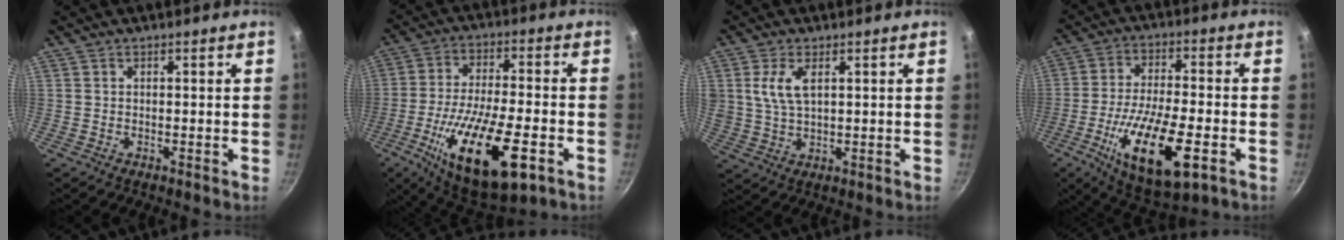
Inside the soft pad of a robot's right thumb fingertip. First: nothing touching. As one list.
[{"total": 21.9, "force": [-8.4, 7.7, 18.7], "torque": [-0.317, 0.011, -0.136]}, {"total": 6.3, "force": [2.1, 3.0, 5.1], "torque": [-0.102, -0.006, 0.046]}, {"total": 18.1, "force": [-6.5, 6.4, 15.7], "torque": [-0.277, 0.011, -0.111]}]